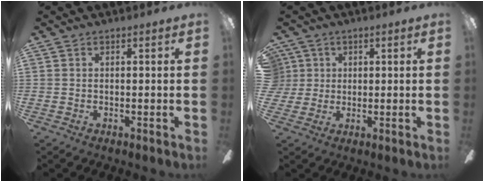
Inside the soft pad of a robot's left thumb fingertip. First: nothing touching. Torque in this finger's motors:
{"motor_torque": [2.82, 2.19, 1.76, -1.00, 0.54]}